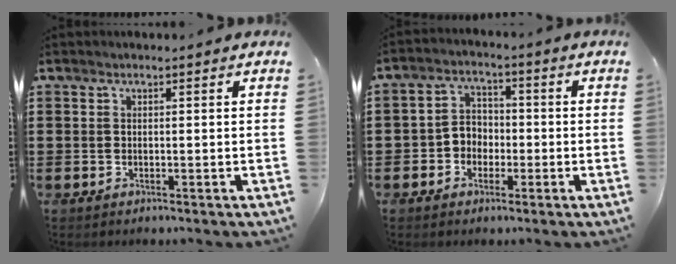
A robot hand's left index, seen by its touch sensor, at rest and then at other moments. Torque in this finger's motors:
{"motor_torque": [0.13, 0.29, 0.23, 0.02]}